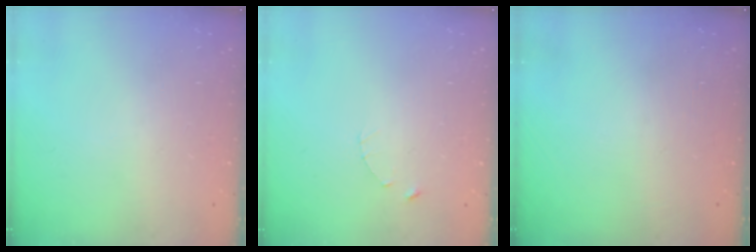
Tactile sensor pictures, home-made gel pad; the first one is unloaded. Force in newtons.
{"total": 1.2, "press": 1.1, "slide": 0.2}
{"total": 0.0}